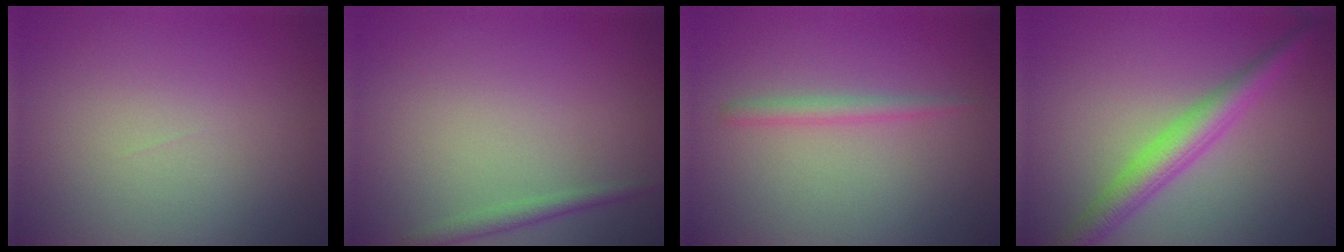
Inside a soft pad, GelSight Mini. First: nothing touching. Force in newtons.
{"total": 1.4, "press": 1.4, "slide": 0.0}
{"total": 1.3, "press": 1.3, "slide": 0.0}
{"total": 3.9, "press": 3.9, "slide": 0.0}